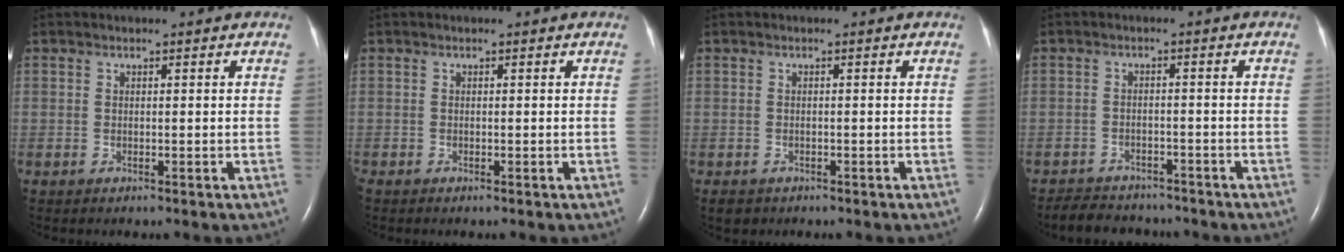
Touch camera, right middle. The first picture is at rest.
{"total": 0.0}
{"total": 1.8, "force": [-1.3, 1.2, 0.4], "torque": [-0.011, -0.001, -0.017]}
{"total": 7.4, "force": [-6.8, 2.6, 1.6], "torque": [-0.028, -0.002, -0.096]}